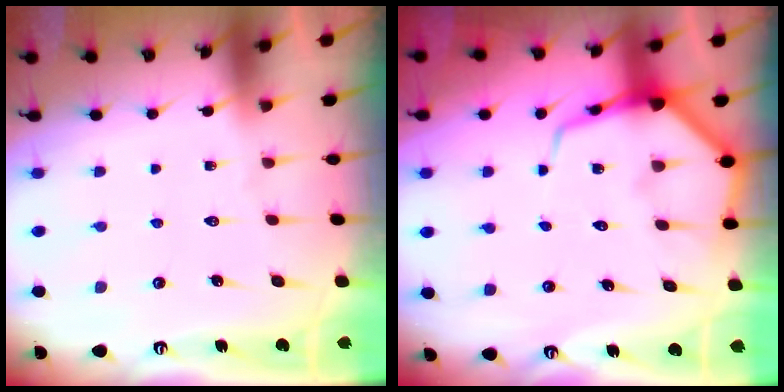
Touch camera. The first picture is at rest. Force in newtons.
{"total": 8.0, "press": 8.0, "slide": 0.9}